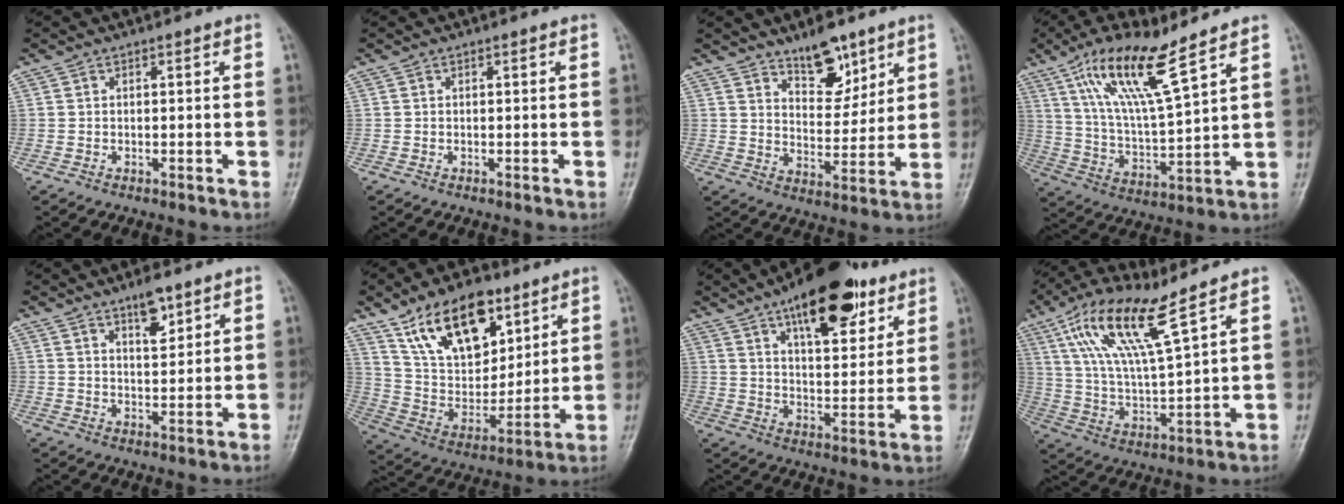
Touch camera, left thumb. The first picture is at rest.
{"total": 0.0}
{"total": 9.6, "force": [6.6, 4.5, 5.3], "torque": [-0.048, -0.049, 0.110]}
{"total": 15.1, "force": [9.2, 2.7, 11.7], "torque": [-0.221, -0.042, 0.185]}
{"total": 5.3, "force": [3.4, 1.9, 3.6], "torque": [-0.044, -0.024, 0.056]}
{"total": 19.3, "force": [11.4, 10.3, 11.8], "torque": [-0.150, -0.048, 0.213]}
{"total": 19.3, "force": [11.4, 8.0, 13.3], "torque": [-0.156, -0.043, 0.176]}
{"total": 15.0, "force": [8.6, 2.9, 12.0], "torque": [-0.238, -0.030, 0.176]}